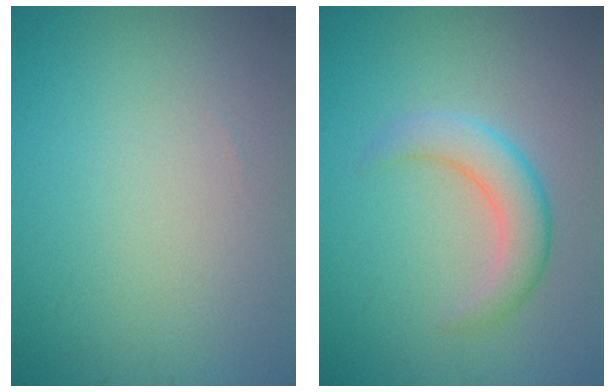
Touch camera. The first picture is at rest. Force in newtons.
{"total": 3.7, "press": 3.7, "slide": 0.3}